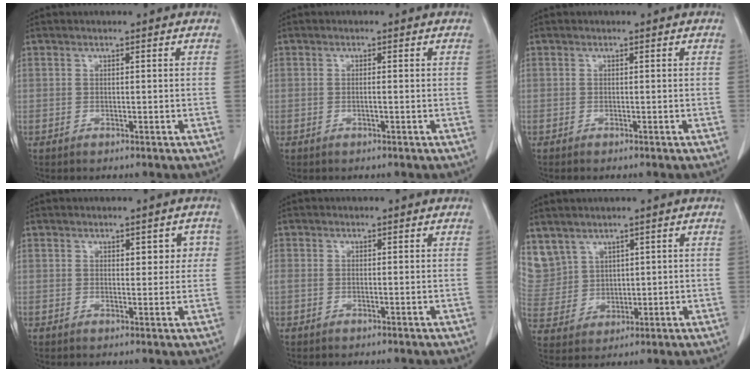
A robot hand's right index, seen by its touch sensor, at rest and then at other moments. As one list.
[{"total": 0.5, "force": [0.0, 0.0, 0.5], "torque": [-0.007, 0.003, 0.001]}, {"total": 0.8, "force": [-0.7, 0.1, 0.4], "torque": [-0.006, -0.001, -0.008]}, {"total": 3.3, "force": [1.0, 1.9, 2.5], "torque": [-0.022, 0.010, 0.014]}, {"total": 0.8, "force": [0.0, 0.5, 0.6], "torque": [-0.015, 0.009, 0.004]}, {"total": 10.5, "force": [5.9, 8.4, 1.9], "torque": [-0.077, 0.031, 0.156]}]